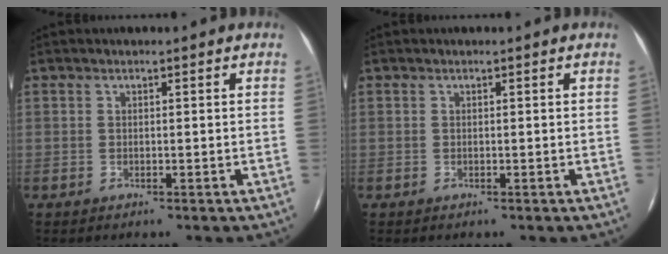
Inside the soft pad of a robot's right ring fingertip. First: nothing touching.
{"total": 0.0}